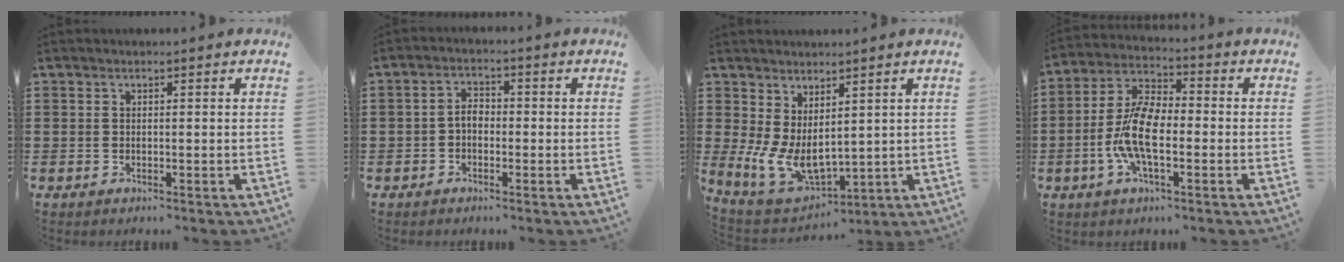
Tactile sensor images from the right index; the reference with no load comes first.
{"total": 2.7, "force": [-0.8, 1.6, 2.0], "torque": [-0.055, 0.000, -0.022]}
{"total": 6.3, "force": [1.1, 3.4, 5.1], "torque": [-0.134, -0.022, 0.024]}
{"total": 8.9, "force": [-2.2, 3.8, 7.8], "torque": [-0.179, -0.008, -0.046]}